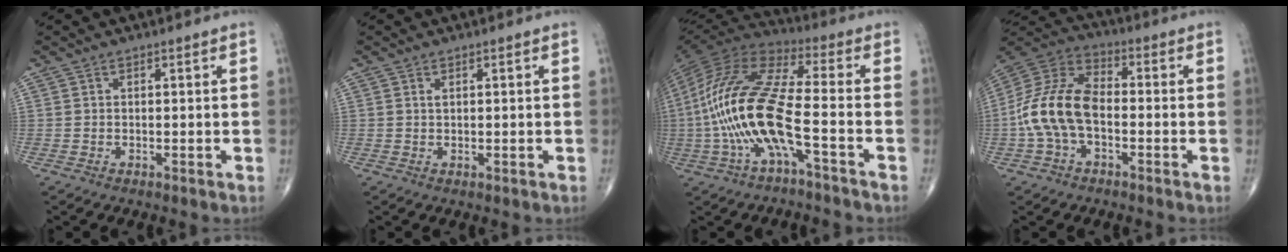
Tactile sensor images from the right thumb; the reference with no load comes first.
{"total": 0.8, "force": [0.4, 0.3, 0.6], "torque": [-0.010, -0.002, 0.007]}
{"total": 19.9, "force": [-4.7, 5.8, 18.4], "torque": [-0.406, 0.038, -0.088]}
{"total": 14.1, "force": [-2.3, 8.3, 11.2], "torque": [-0.228, 0.039, -0.052]}